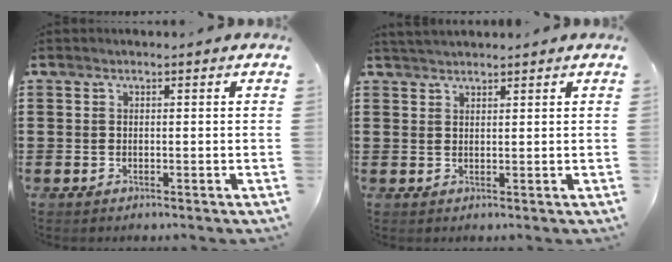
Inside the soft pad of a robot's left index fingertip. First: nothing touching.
{"total": 1.6, "force": [1.6, 0.1, 0.2], "torque": [-0.007, 0.002, 0.032]}